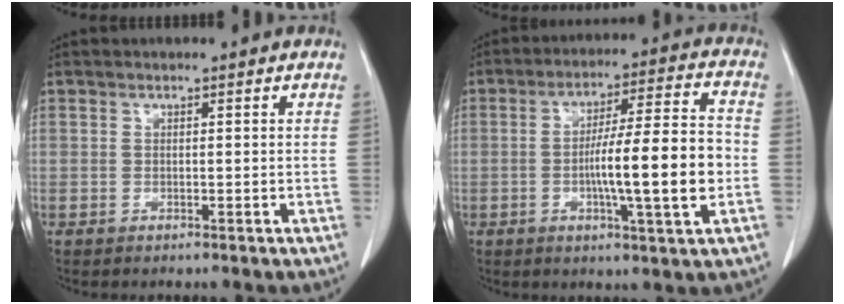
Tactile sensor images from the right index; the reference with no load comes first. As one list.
[{"total": 13.9, "force": [-2.3, 0.5, 13.7], "torque": [-0.222, 0.004, -0.041]}]